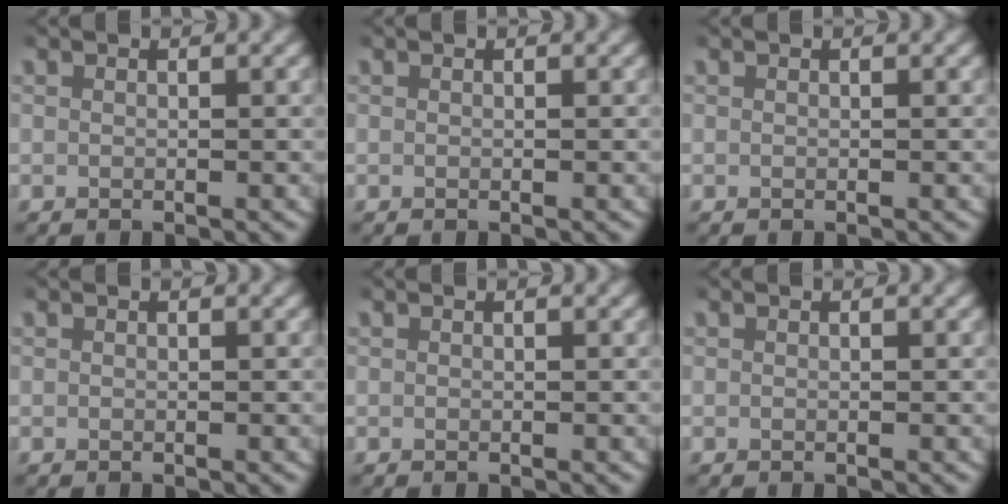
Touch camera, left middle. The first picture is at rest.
{"total": 0.0}
{"total": 0.0}
{"total": 0.0}
{"total": 0.0}
{"total": 0.0}